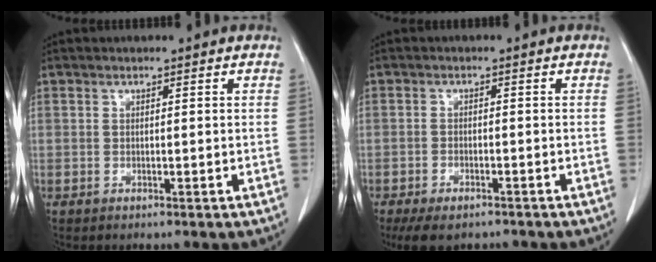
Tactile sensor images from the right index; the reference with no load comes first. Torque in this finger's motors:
{"motor_torque": [0.57, -0.53, 0.27, 0.07]}